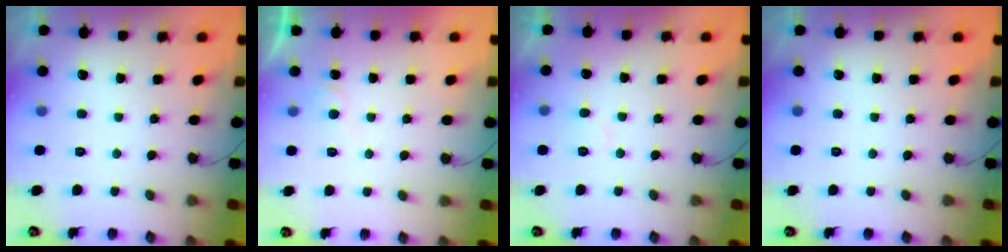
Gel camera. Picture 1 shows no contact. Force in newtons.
{"total": 4.2, "press": 4.1, "slide": 0.4}
{"total": 5.3, "press": 5.3, "slide": 0.4}
{"total": 0.0}